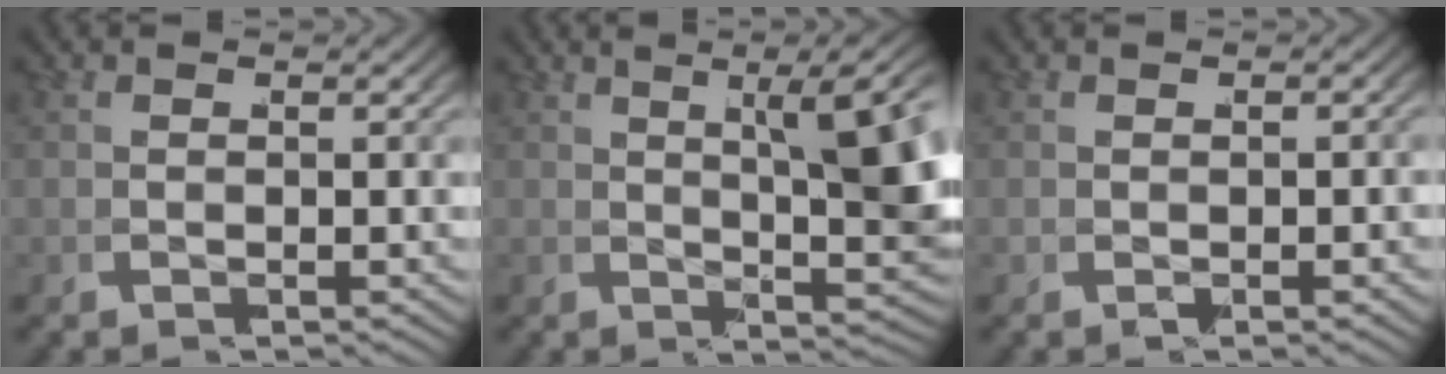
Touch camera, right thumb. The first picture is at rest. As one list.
[{"total": 9.6, "force": [1.9, 3.6, 8.7], "torque": [-0.088, 0.011, 0.029]}, {"total": 0.5, "force": [-0.1, -0.2, 0.5], "torque": [-0.003, 0.001, 0.001]}]